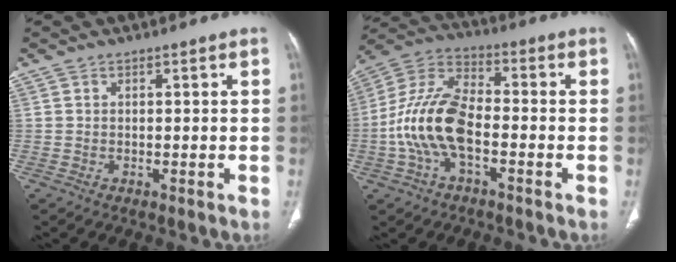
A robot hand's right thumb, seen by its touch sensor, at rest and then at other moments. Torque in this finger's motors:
{"motor_torque": [0.22, 0.03, 1.66, 0.25, 0.13]}